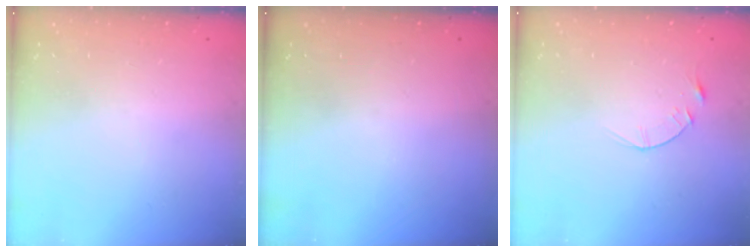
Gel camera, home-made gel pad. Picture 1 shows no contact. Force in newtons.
{"total": 0.0}
{"total": 3.1, "press": 3.1, "slide": 0.4}